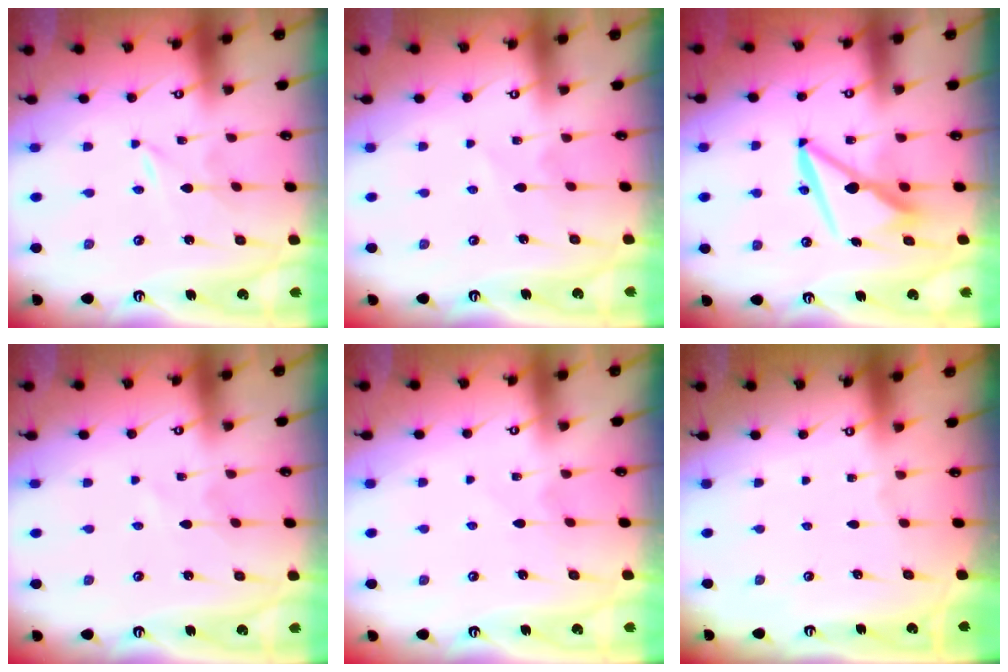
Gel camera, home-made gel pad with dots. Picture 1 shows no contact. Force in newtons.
{"total": 3.7, "press": 3.7, "slide": 0.5}
{"total": 9.1, "press": 8.9, "slide": 1.7}
{"total": 0.5, "press": 0.5, "slide": 0.1}
{"total": 3.0, "press": 3.0, "slide": 0.3}
{"total": 0.0}